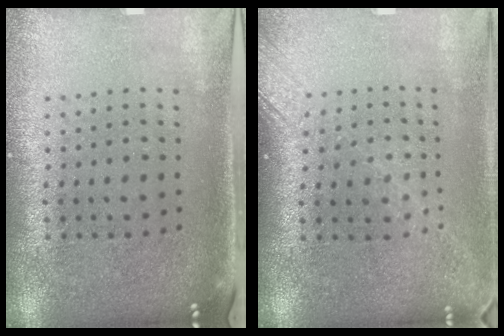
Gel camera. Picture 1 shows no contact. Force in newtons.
{"total": 2.1, "press": 1.6, "slide": 1.4}